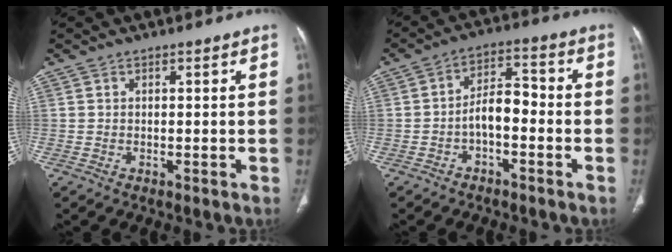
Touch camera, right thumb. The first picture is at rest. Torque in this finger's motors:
{"motor_torque": [1.04, 1.29, 1.10, -0.53, -0.03]}